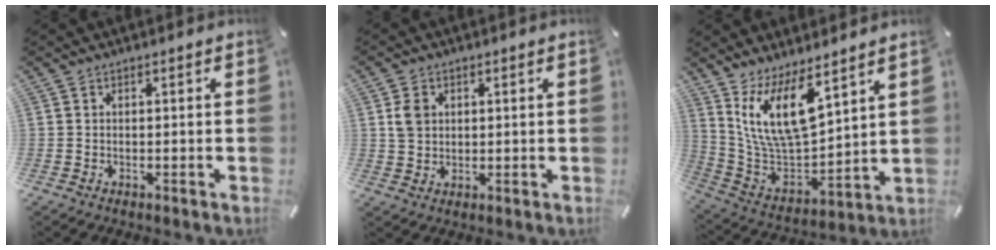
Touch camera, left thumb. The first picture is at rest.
{"total": 4.0, "force": [1.1, 3.6, 1.4], "torque": [-0.025, 0.004, 0.018]}
{"total": 15.9, "force": [9.8, 6.9, 10.4], "torque": [-0.236, -0.057, 0.178]}